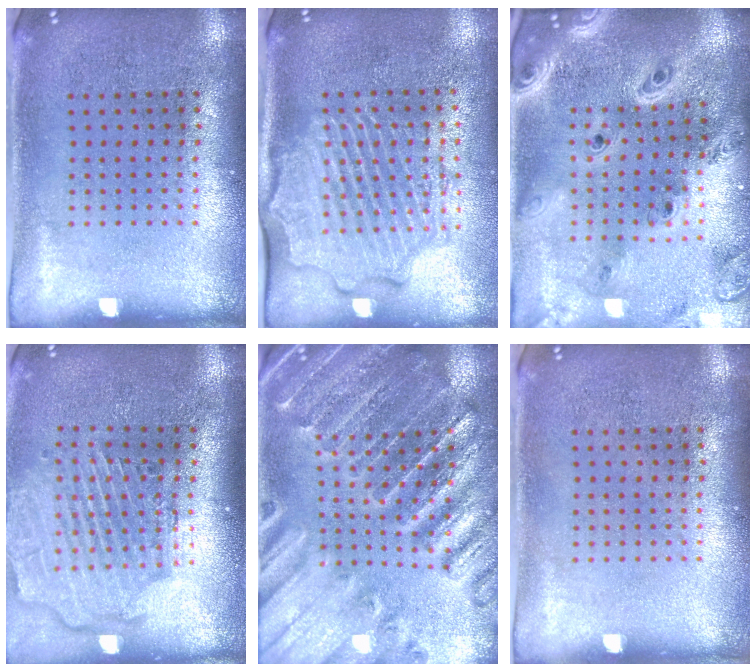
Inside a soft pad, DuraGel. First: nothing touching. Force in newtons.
{"total": 2.4, "press": 2.2, "slide": 0.9}
{"total": 3.8, "press": 2.9, "slide": 2.4}
{"total": 2.7, "press": 2.2, "slide": 1.5}
{"total": 2.8, "press": 2.8, "slide": 0.4}
{"total": 0.0}